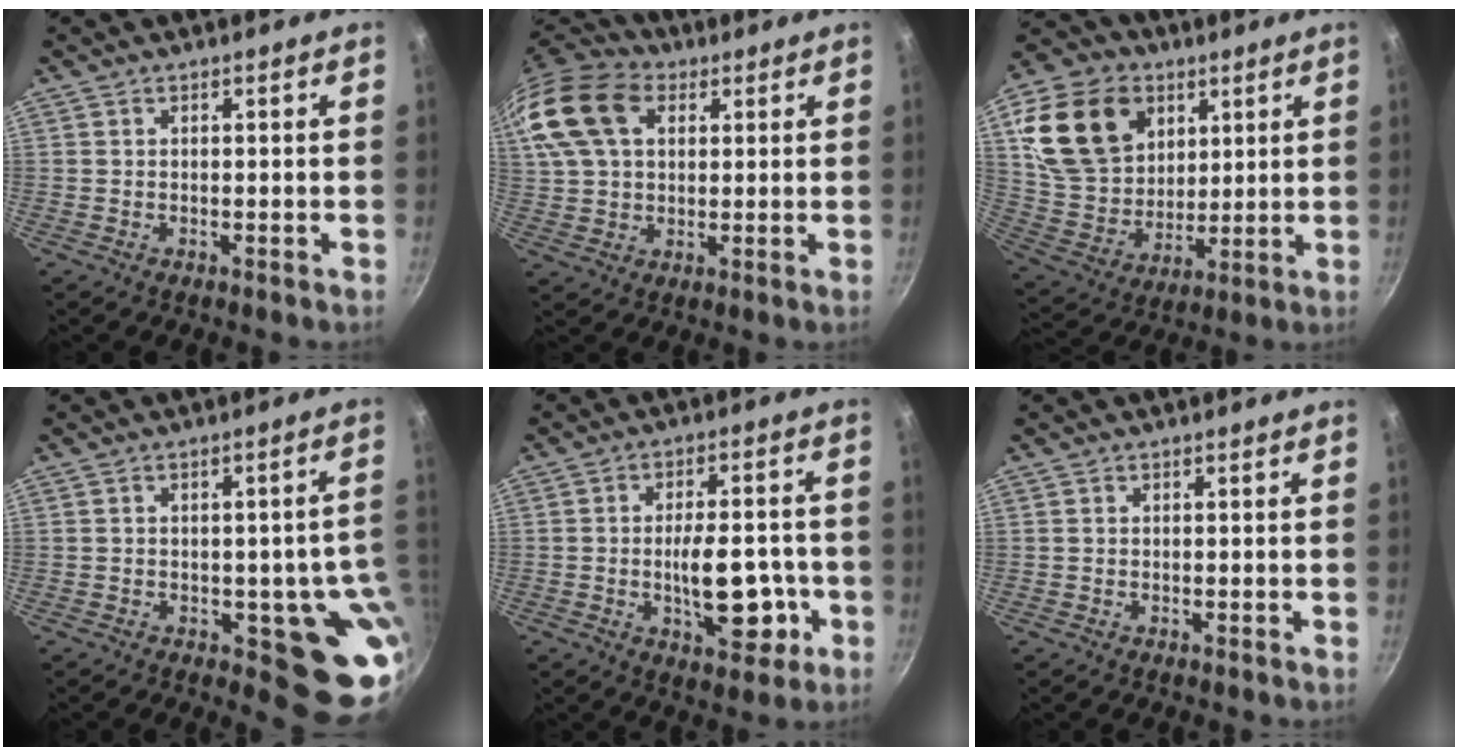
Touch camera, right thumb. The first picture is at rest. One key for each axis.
{"total": 20.4, "fx": 7.2, "fy": 14.1, "fz": 12.9, "tx": -0.278, "ty": 0.022, "tz": 0.122}
{"total": 20.2, "fx": 7.7, "fy": 15.3, "fz": 10.7, "tx": -0.170, "ty": -0.019, "tz": 0.152}
{"total": 11.3, "fx": -2.4, "fy": 5.3, "fz": 9.7, "tx": -0.056, "ty": 0.002, "tz": -0.030}
{"total": 12.5, "fx": -2.9, "fy": 6.2, "fz": 10.4, "tx": -0.120, "ty": 0.016, "tz": -0.034}
{"total": 0.0}